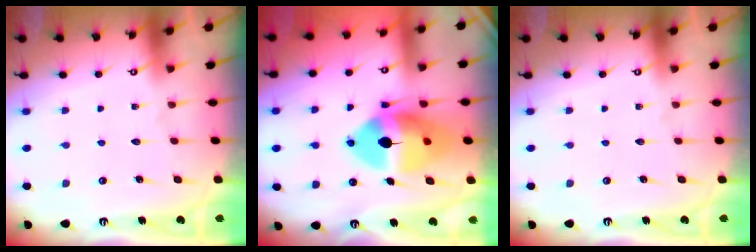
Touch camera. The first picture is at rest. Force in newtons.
{"total": 18.2, "press": 18.0, "slide": 2.7}
{"total": 0.0}